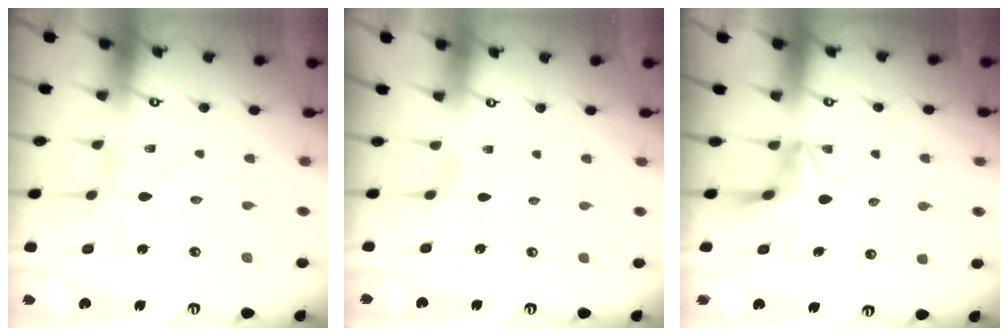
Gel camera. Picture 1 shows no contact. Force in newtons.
{"total": 0.0}
{"total": 4.4, "press": 3.9, "slide": 2.1}